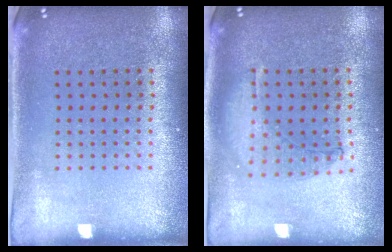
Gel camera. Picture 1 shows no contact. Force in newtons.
{"total": 1.0, "press": 1.0, "slide": 0.3}